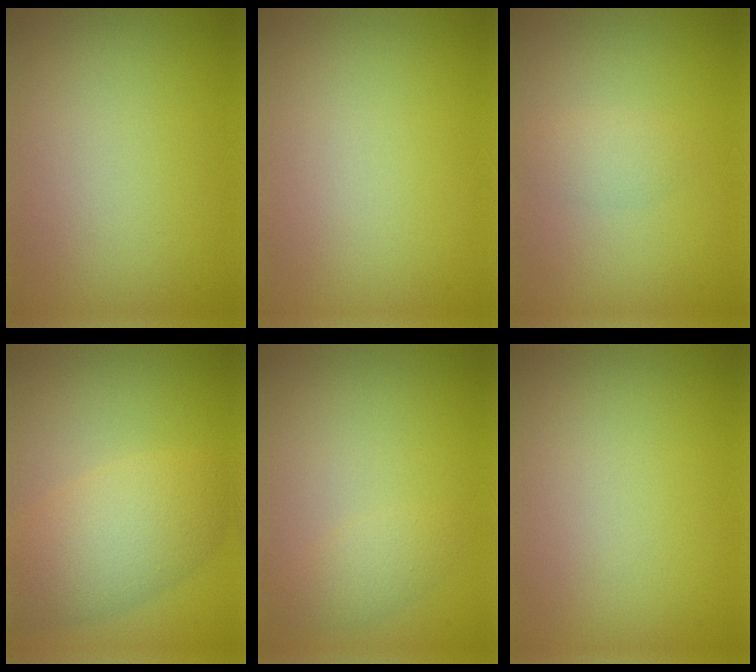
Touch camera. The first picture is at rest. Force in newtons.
{"total": 0.0}
{"total": 1.3, "press": 1.3, "slide": 0.0}
{"total": 5.6, "press": 5.6, "slide": 0.1}
{"total": 1.6, "press": 1.6, "slide": 0.1}
{"total": 0.0}